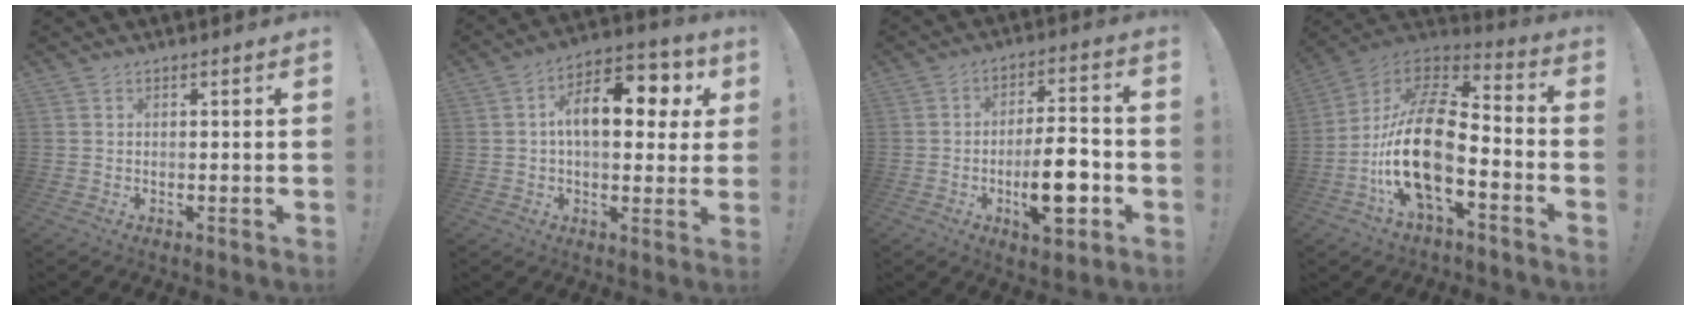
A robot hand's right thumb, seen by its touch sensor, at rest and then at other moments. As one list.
[{"total": 15.0, "force": [3.1, 7.5, 12.6], "torque": [-0.177, 0.001, 0.049]}, {"total": 13.7, "force": [-4.4, 5.3, 11.8], "torque": [-0.181, 0.013, -0.073]}, {"total": 22.1, "force": [-6.2, 10.4, 18.4], "torque": [-0.369, 0.030, -0.105]}]